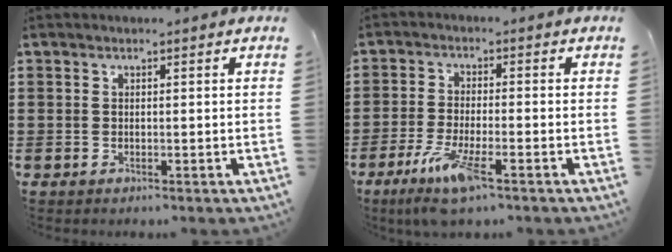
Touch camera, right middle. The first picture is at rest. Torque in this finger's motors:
{"motor_torque": [1.58, -0.55, 0.72, 0.14]}